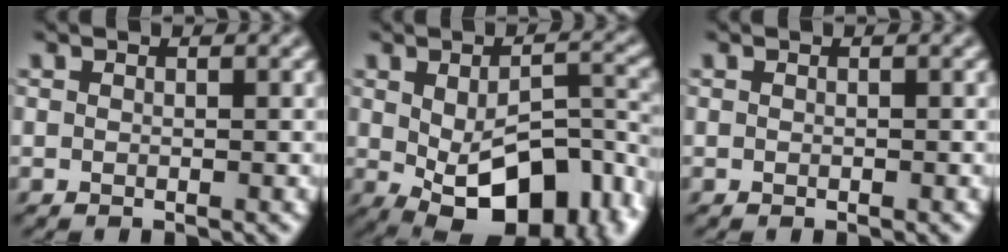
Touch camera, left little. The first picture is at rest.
{"total": 11.1, "force": [-4.0, 5.6, 8.7], "torque": [-0.144, -0.024, -0.045]}
{"total": 0.0}